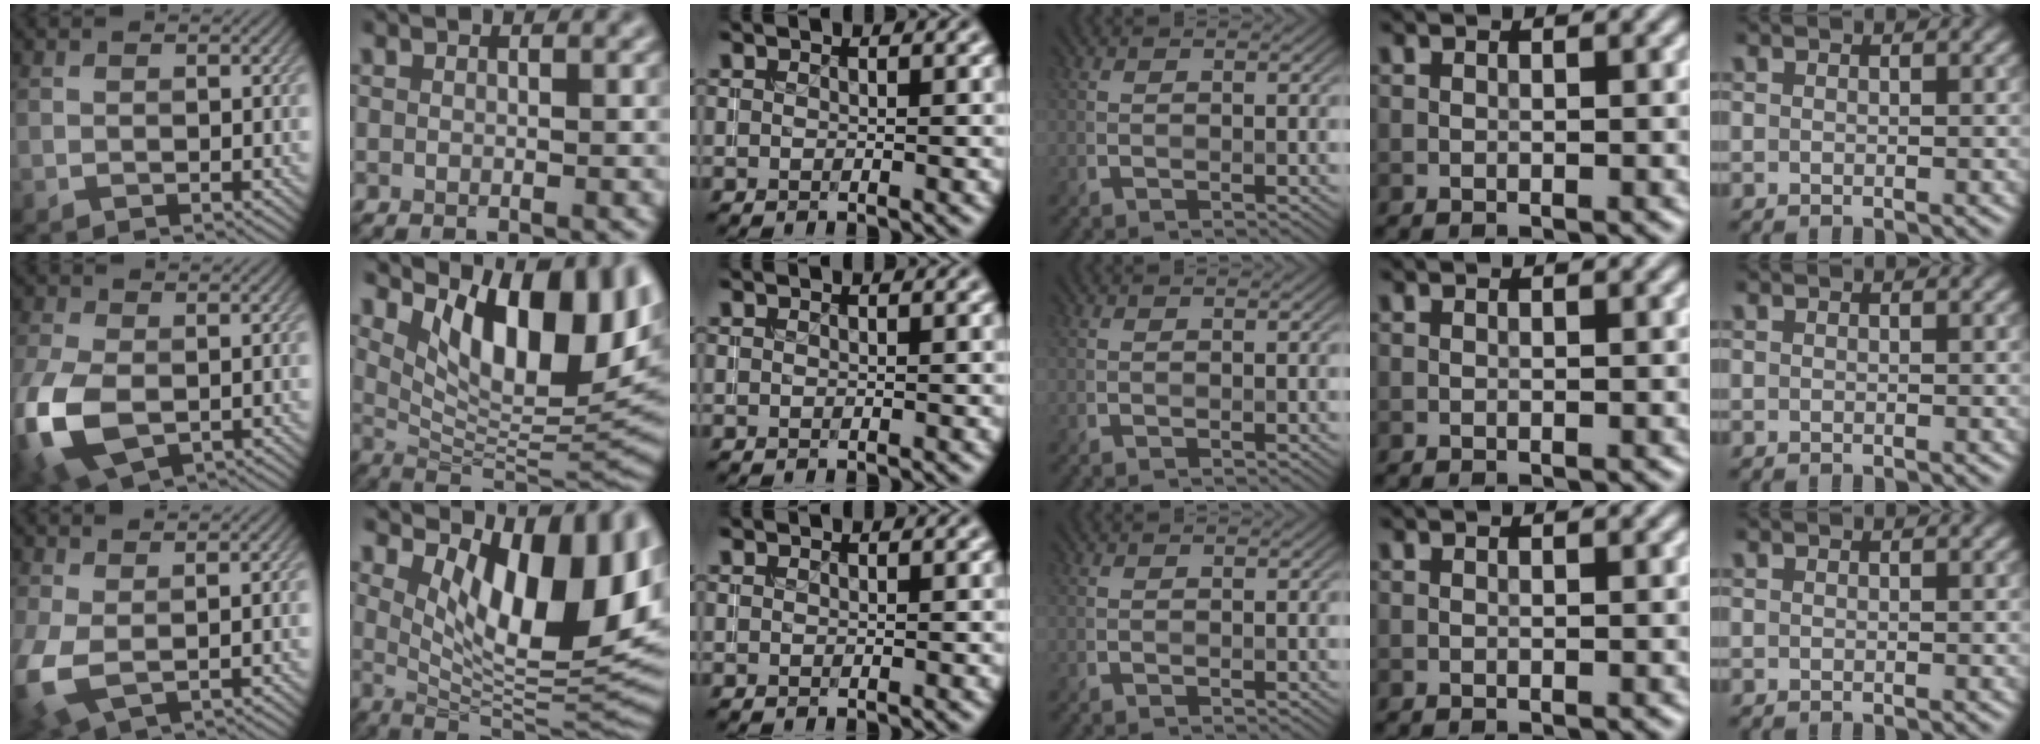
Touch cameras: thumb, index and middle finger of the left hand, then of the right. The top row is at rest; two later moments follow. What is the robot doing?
{"motion": "insert", "object": "coin"}